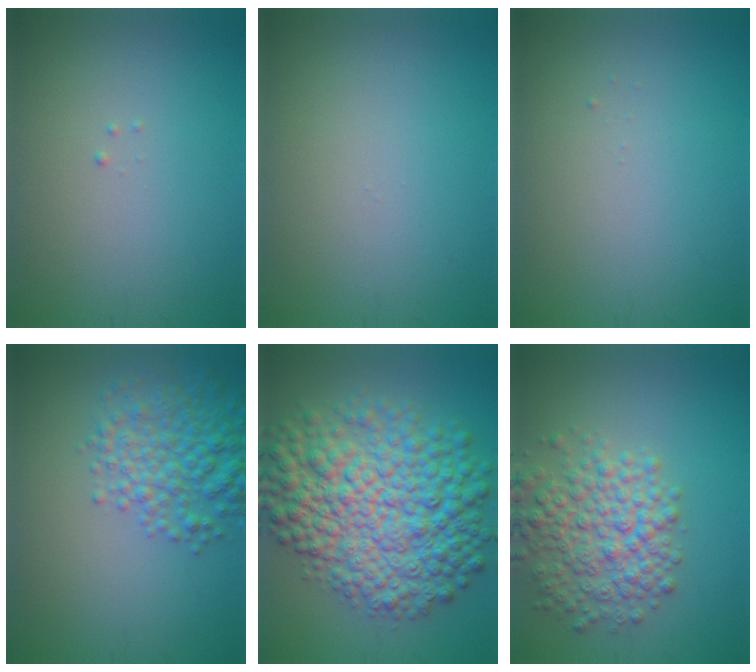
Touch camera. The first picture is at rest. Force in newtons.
{"total": 0.0}
{"total": 0.0}
{"total": 5.4, "press": 5.4, "slide": 0.2}
{"total": 12.1, "press": 12.1, "slide": 0.1}
{"total": 6.1, "press": 6.1, "slide": 0.2}